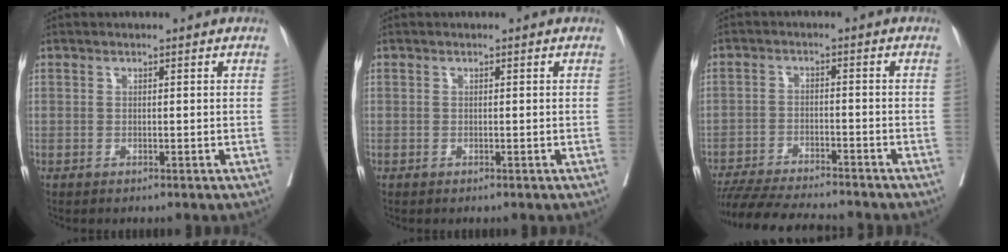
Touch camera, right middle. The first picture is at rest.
{"total": 0.0}
{"total": 13.5, "force": [-12.4, 1.3, 5.3], "torque": [-0.083, -0.016, -0.189]}